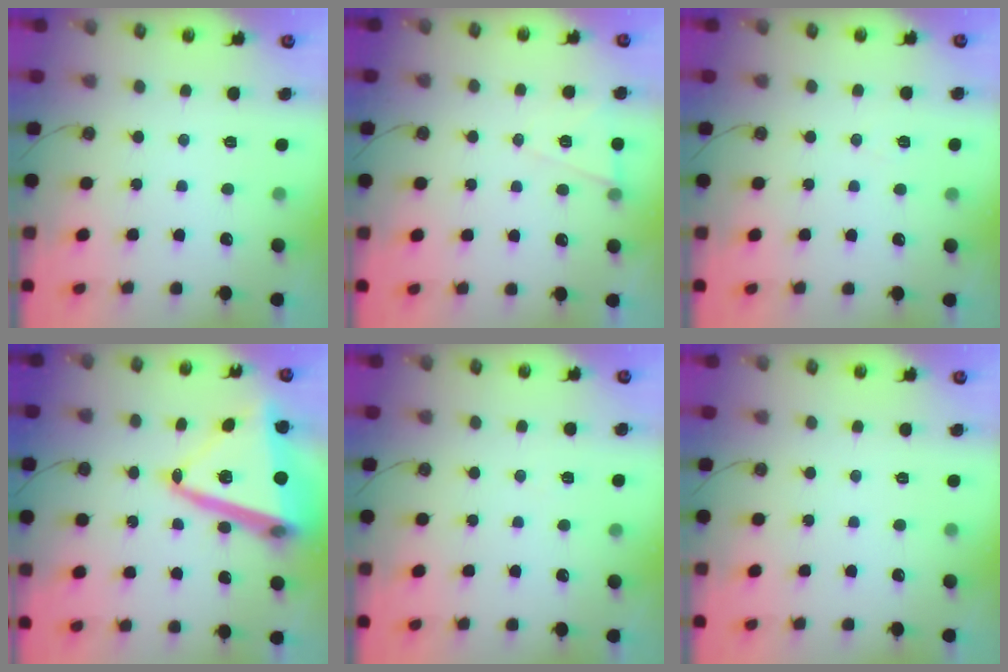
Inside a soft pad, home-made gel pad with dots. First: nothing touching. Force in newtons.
{"total": 6.9, "press": 5.3, "slide": 4.5}
{"total": 4.9, "press": 3.3, "slide": 3.6}
{"total": 21.0, "press": 20.8, "slide": 2.6}
{"total": 5.5, "press": 3.3, "slide": 4.4}
{"total": 0.0}